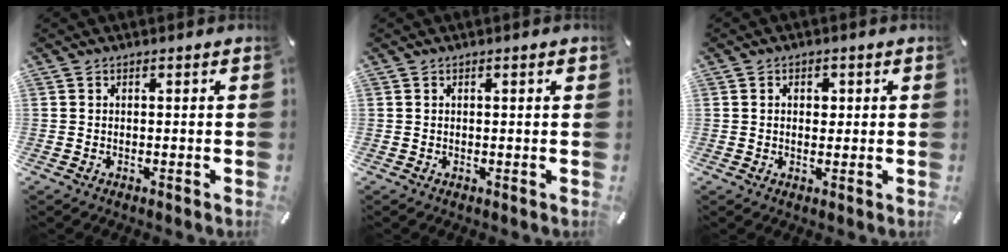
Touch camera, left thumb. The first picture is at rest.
{"total": 1.1, "force": [0.2, 0.2, 1.1], "torque": [-0.020, 0.002, 0.003]}
{"total": 2.8, "force": [0.3, 2.0, 2.0], "torque": [-0.025, 0.001, -0.001]}